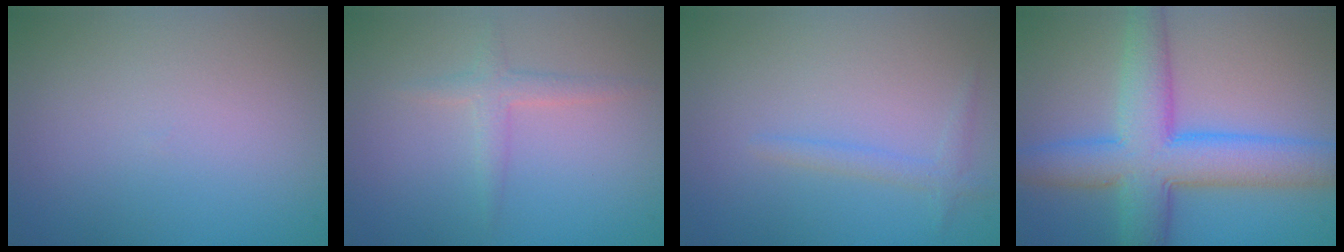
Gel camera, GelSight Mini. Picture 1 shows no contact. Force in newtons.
{"total": 1.7, "press": 1.7, "slide": 0.1}
{"total": 1.3, "press": 1.3, "slide": 0.1}
{"total": 8.9, "press": 8.9, "slide": 0.1}